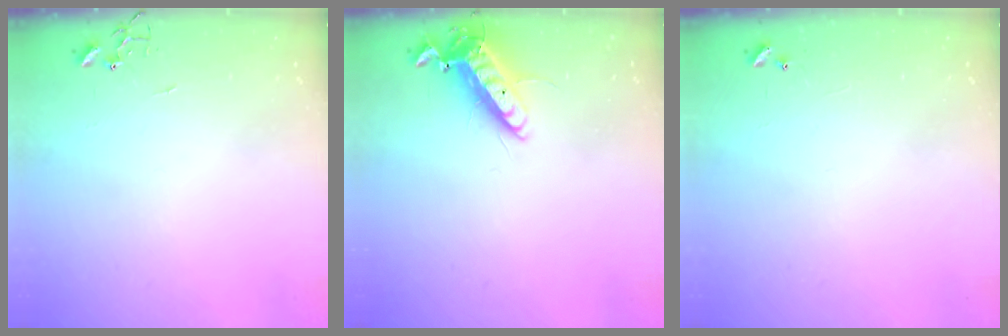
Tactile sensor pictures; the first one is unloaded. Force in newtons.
{"total": 13.1, "press": 12.9, "slide": 2.5}
{"total": 4.1, "press": 4.1, "slide": 0.5}